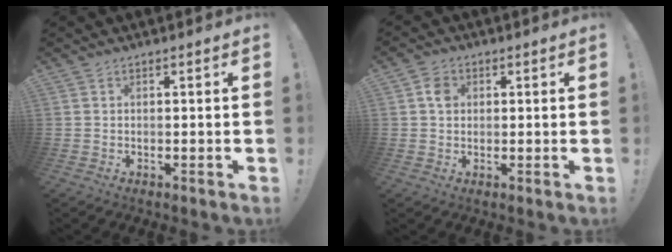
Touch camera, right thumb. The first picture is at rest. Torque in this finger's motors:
{"motor_torque": [0.00, 0.00, -0.13, -0.11, 0.00]}